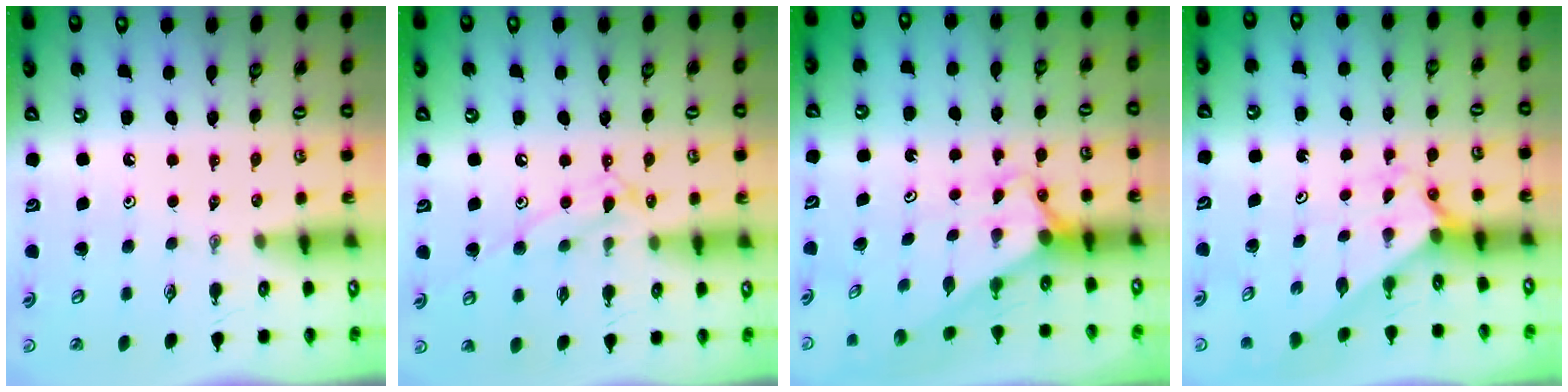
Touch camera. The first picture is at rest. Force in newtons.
{"total": 11.1, "press": 11.1, "slide": 0.6}
{"total": 2.9, "press": 2.9, "slide": 0.0}
{"total": 1.8, "press": 1.8, "slide": 0.1}